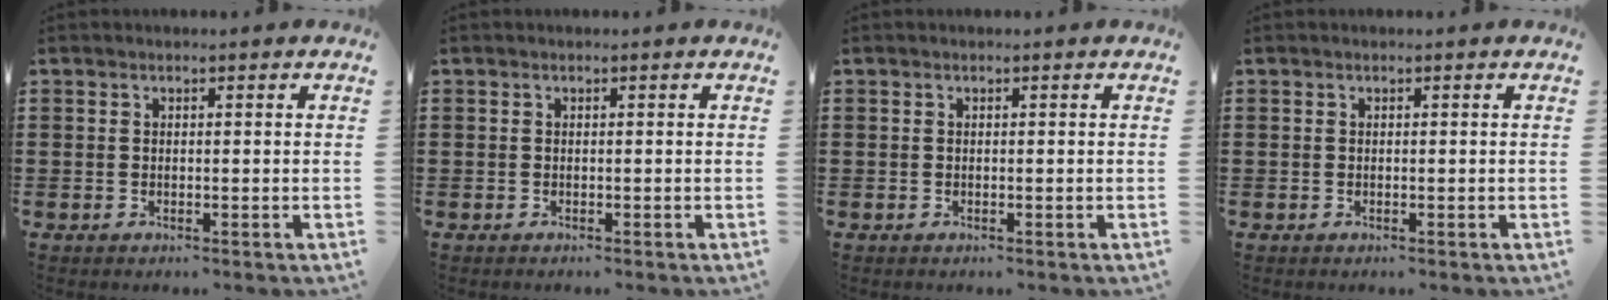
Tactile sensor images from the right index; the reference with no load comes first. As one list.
[{"total": 0.0}, {"total": 0.0}, {"total": 0.0}]